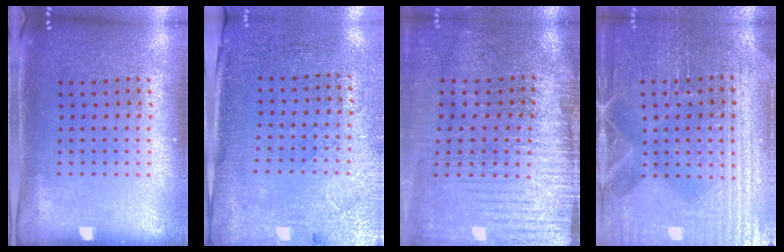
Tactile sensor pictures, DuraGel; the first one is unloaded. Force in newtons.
{"total": 2.7, "press": 2.4, "slide": 1.3}
{"total": 4.4, "press": 3.8, "slide": 2.3}
{"total": 4.2, "press": 3.9, "slide": 1.4}